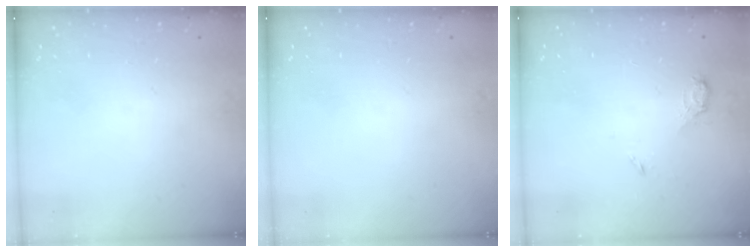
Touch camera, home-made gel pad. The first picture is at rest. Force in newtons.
{"total": 0.0}
{"total": 5.4, "press": 5.3, "slide": 0.5}